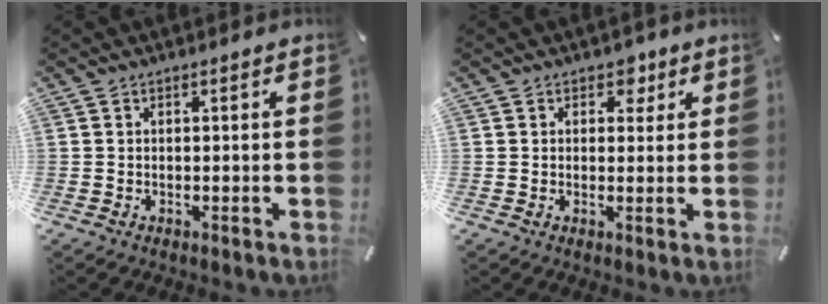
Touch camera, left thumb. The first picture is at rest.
{"total": 3.9, "force": [1.9, 2.8, 1.9], "torque": [-0.003, -0.008, 0.024]}